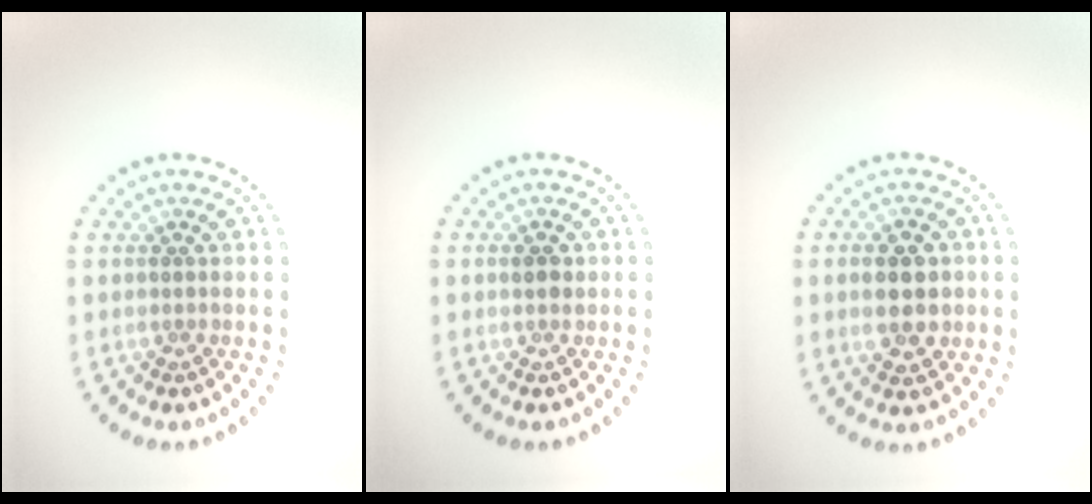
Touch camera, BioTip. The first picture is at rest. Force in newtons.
{"total": 1.1, "press": 1.1, "slide": 0.2}
{"total": 4.5, "press": 4.5, "slide": 0.1}